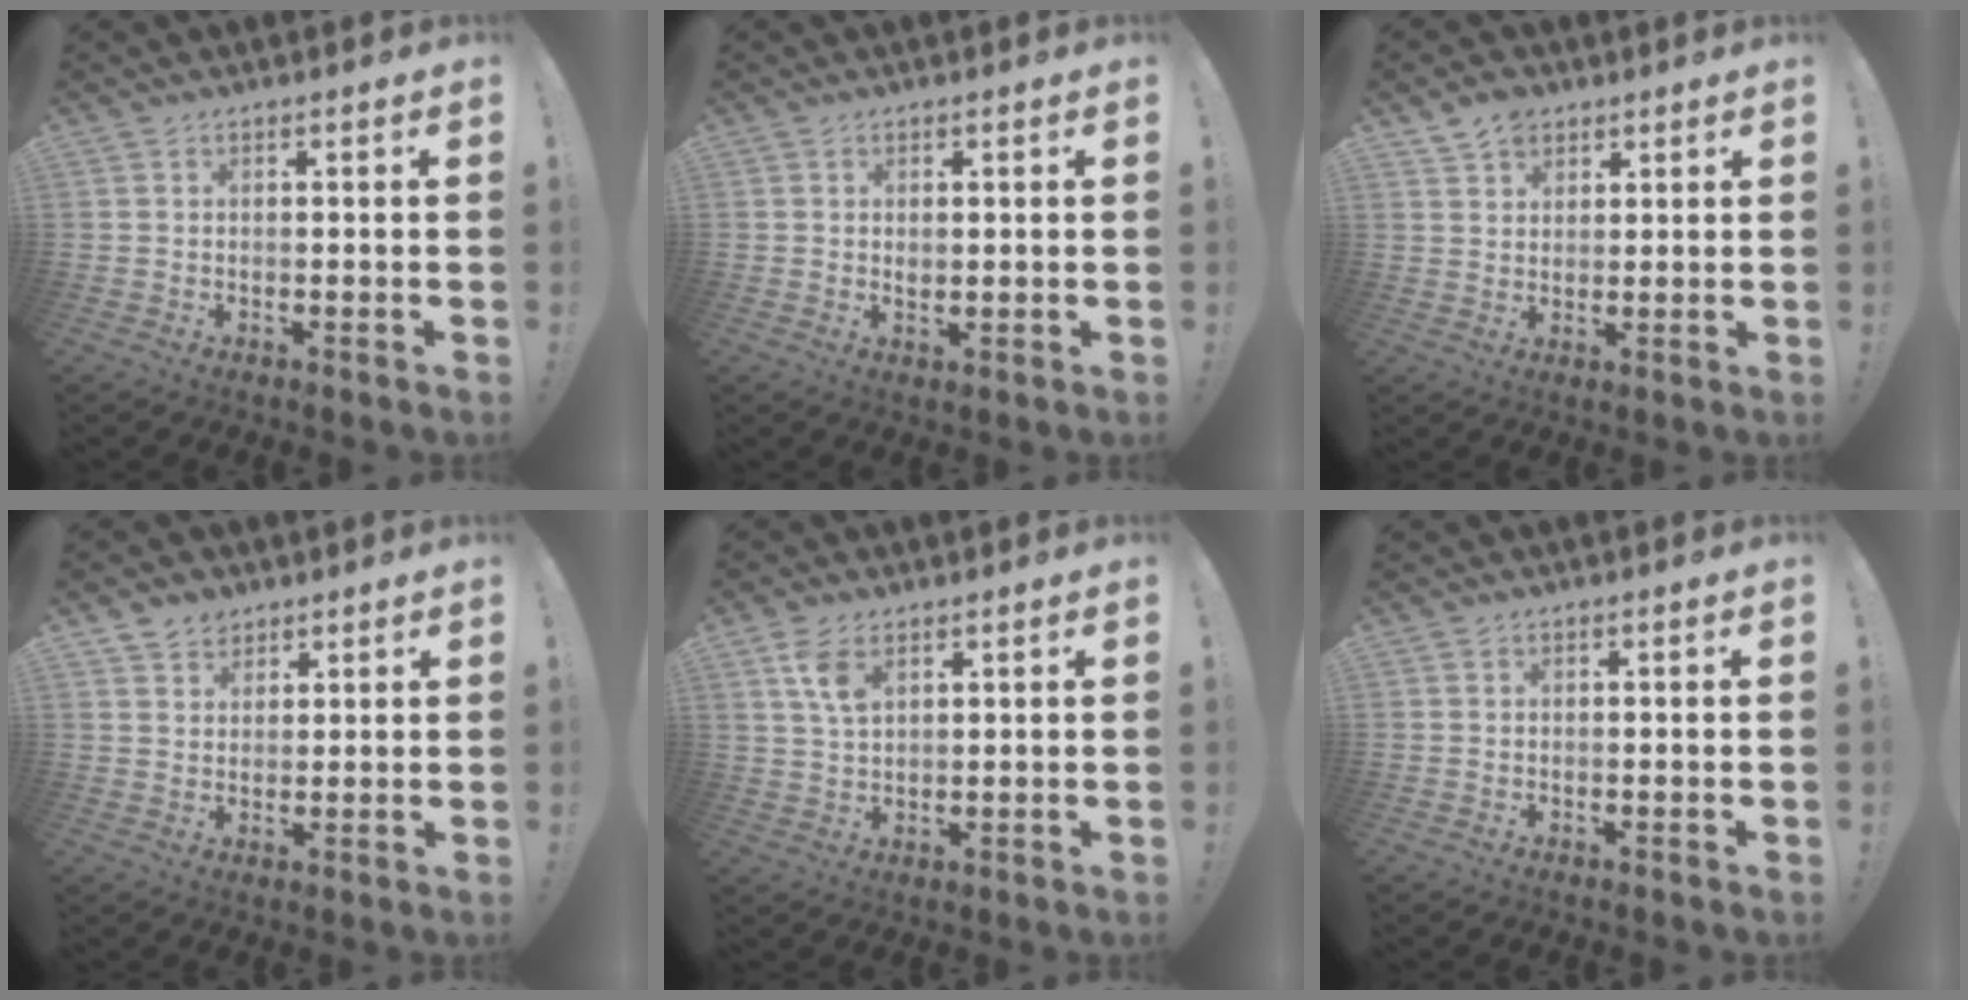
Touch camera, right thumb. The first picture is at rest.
{"total": 1.1, "force": [0.6, 0.7, 0.6], "torque": [-0.002, -0.003, 0.008]}
{"total": 5.5, "force": [3.9, 3.5, 1.5], "torque": [-0.026, -0.017, 0.075]}
{"total": 4.7, "force": [3.5, 3.2, 0.1], "torque": [-0.003, -0.021, 0.067]}
{"total": 6.5, "force": [3.4, 3.4, 4.4], "torque": [-0.076, -0.009, 0.063]}
{"total": 0.0}